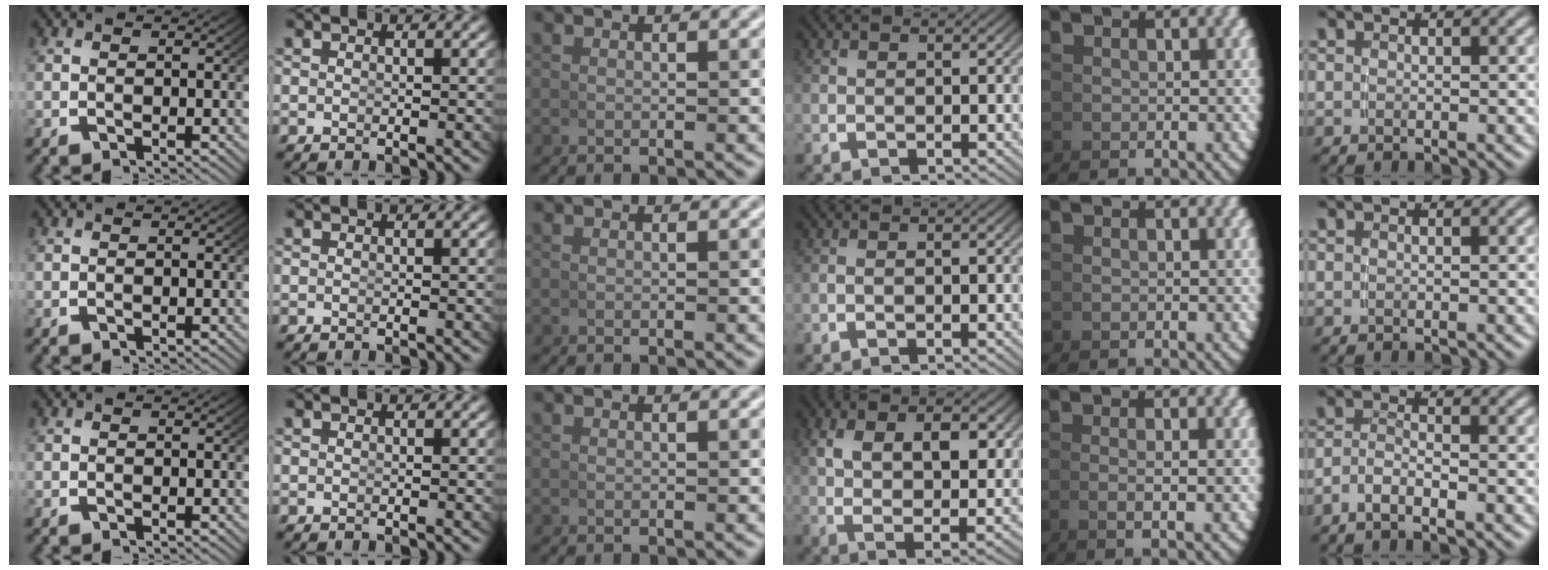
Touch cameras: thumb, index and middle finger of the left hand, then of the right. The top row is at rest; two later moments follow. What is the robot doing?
{"motion": "lift_and_place", "object": "hoodie"}